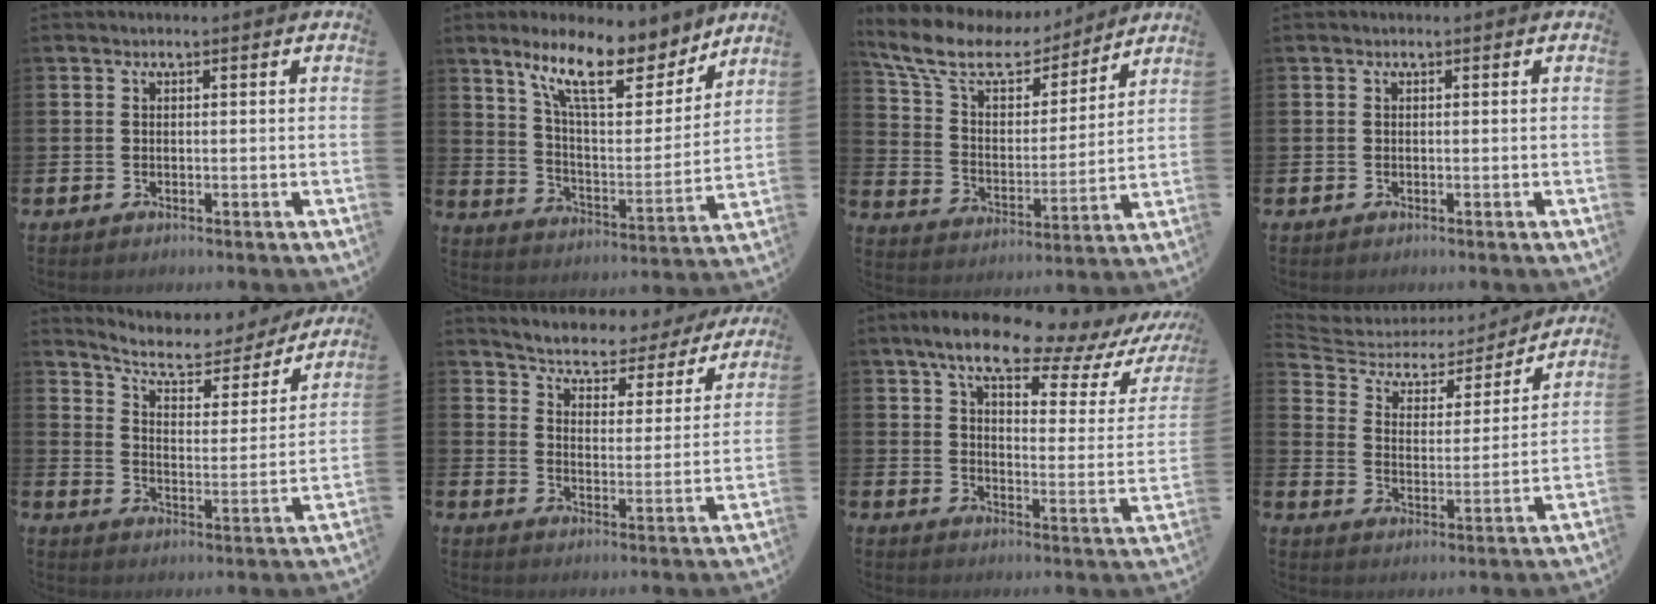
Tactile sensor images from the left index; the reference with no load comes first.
{"total": 13.4, "force": [10.3, 4.3, 7.5], "torque": [-0.160, -0.046, 0.181]}
{"total": 10.7, "force": [8.8, 4.6, 4.0], "torque": [-0.121, -0.050, 0.155]}
{"total": 0.0}
{"total": 7.4, "force": [6.6, 2.3, 2.5], "torque": [-0.072, -0.047, 0.108]}
{"total": 4.5, "force": [4.3, 1.3, 0.7], "torque": [-0.044, -0.036, 0.066]}
{"total": 10.8, "force": [8.6, 2.8, 5.8], "torque": [-0.123, -0.053, 0.140]}
{"total": 5.2, "force": [4.3, 2.7, 1.4], "torque": [-0.061, -0.033, 0.065]}